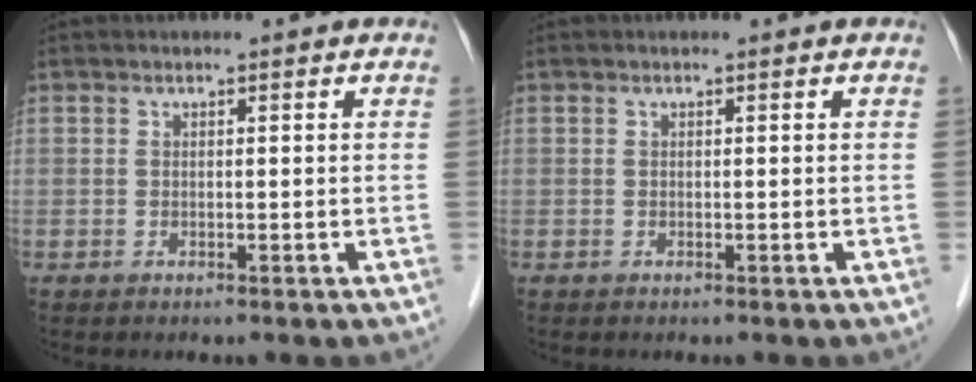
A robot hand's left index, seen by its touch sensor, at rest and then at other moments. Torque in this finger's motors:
{"motor_torque": [0.00, 0.00, 0.00, 0.00]}